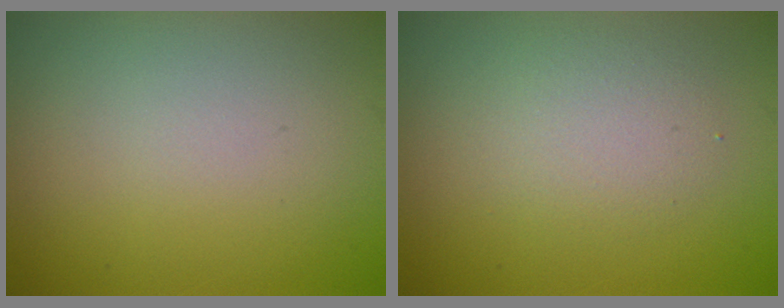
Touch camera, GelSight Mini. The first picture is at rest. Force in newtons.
{"total": 2.4, "press": 2.4, "slide": 0.2}